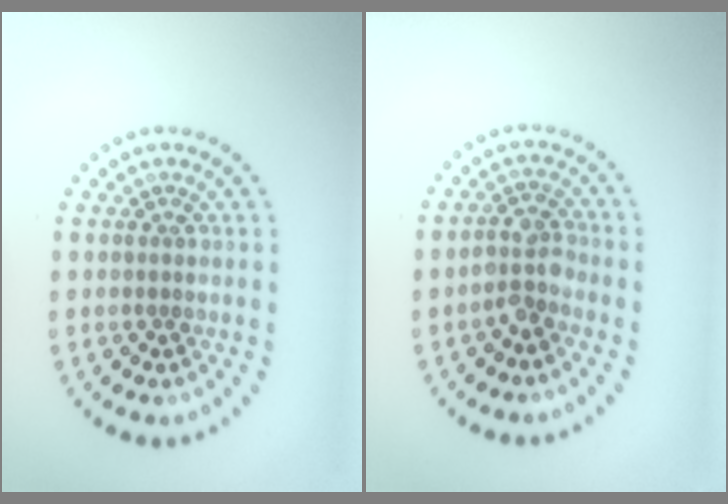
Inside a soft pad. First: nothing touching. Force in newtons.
{"total": 2.5, "press": 2.2, "slide": 1.2}